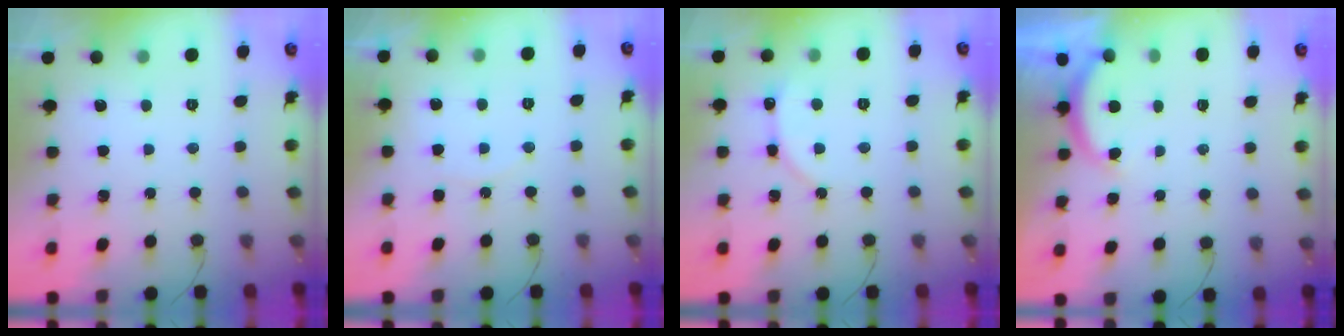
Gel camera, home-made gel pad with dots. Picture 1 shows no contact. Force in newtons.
{"total": 4.2, "press": 4.0, "slide": 1.4}
{"total": 4.0, "press": 3.9, "slide": 0.4}
{"total": 2.5, "press": 2.4, "slide": 0.6}